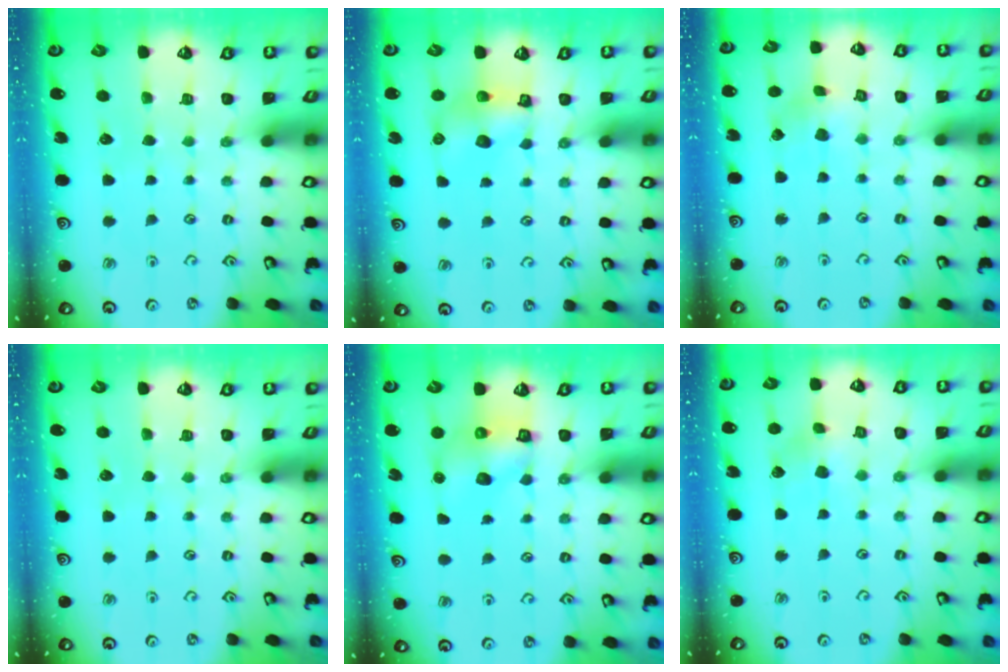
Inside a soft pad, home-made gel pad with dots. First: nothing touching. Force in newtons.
{"total": 6.7, "press": 6.7, "slide": 0.3}
{"total": 2.6, "press": 2.6, "slide": 0.2}
{"total": 0.0}
{"total": 6.7, "press": 6.6, "slide": 1.0}
{"total": 5.4, "press": 5.3, "slide": 0.8}